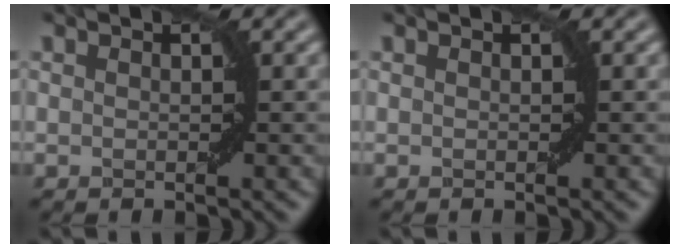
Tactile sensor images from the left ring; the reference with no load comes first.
{"total": 0.0}